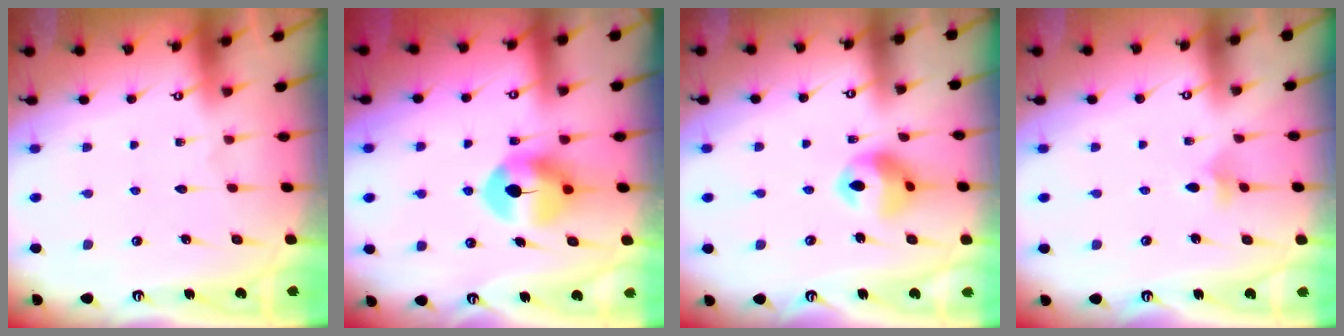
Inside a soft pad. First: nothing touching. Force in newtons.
{"total": 8.8, "press": 8.7, "slide": 1.6}
{"total": 11.3, "press": 11.2, "slide": 1.7}
{"total": 4.2, "press": 4.1, "slide": 1.0}